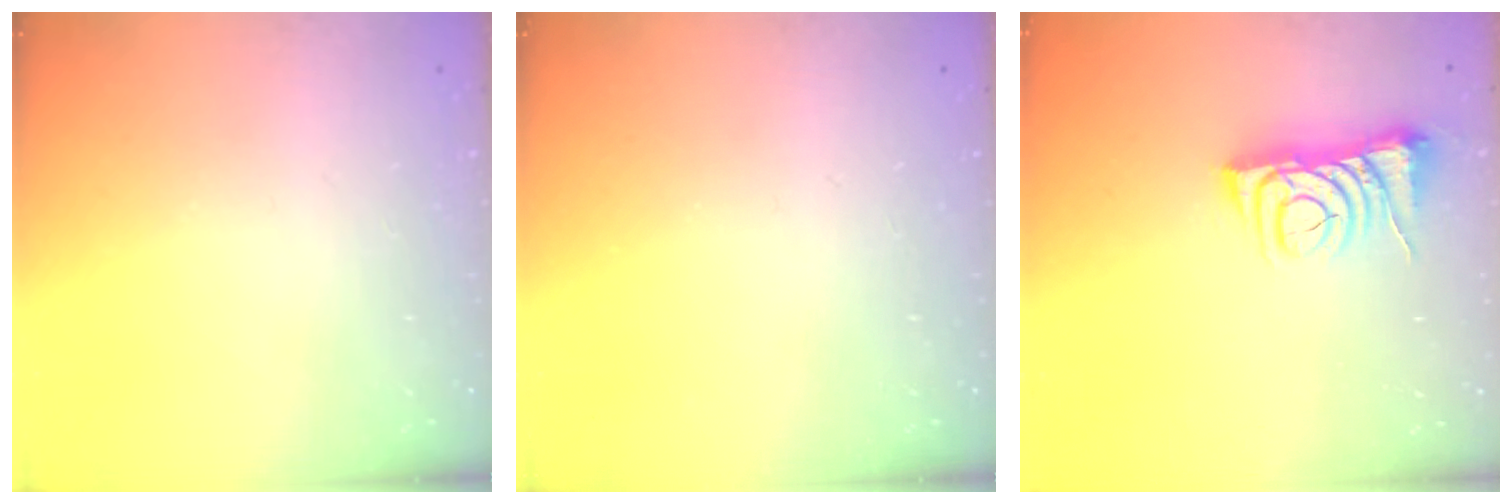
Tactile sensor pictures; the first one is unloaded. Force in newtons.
{"total": 0.0}
{"total": 7.3, "press": 7.2, "slide": 0.9}